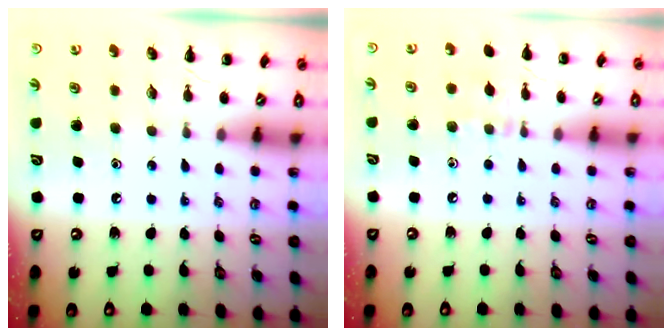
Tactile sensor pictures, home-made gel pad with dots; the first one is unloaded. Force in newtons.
{"total": 6.2, "press": 5.9, "slide": 2.0}